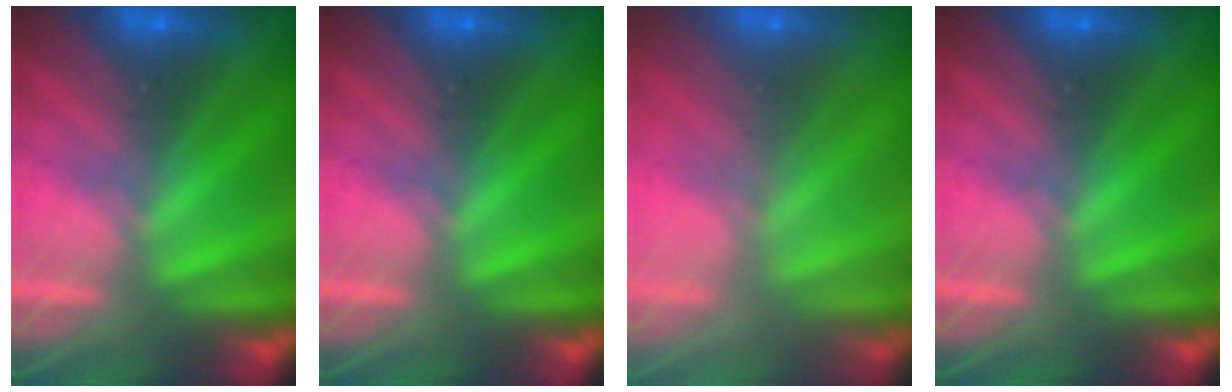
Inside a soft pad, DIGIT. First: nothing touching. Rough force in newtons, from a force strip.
{"total": 0.0}
{"total": 2.3}
{"total": 0.0}